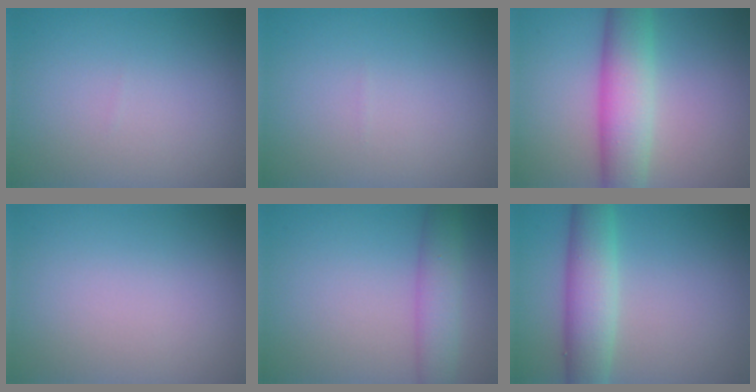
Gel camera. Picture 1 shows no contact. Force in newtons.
{"total": 0.0}
{"total": 7.0, "press": 7.0, "slide": 0.1}
{"total": 0.0}
{"total": 3.7, "press": 3.6, "slide": 0.4}
{"total": 5.7, "press": 5.7, "slide": 0.2}